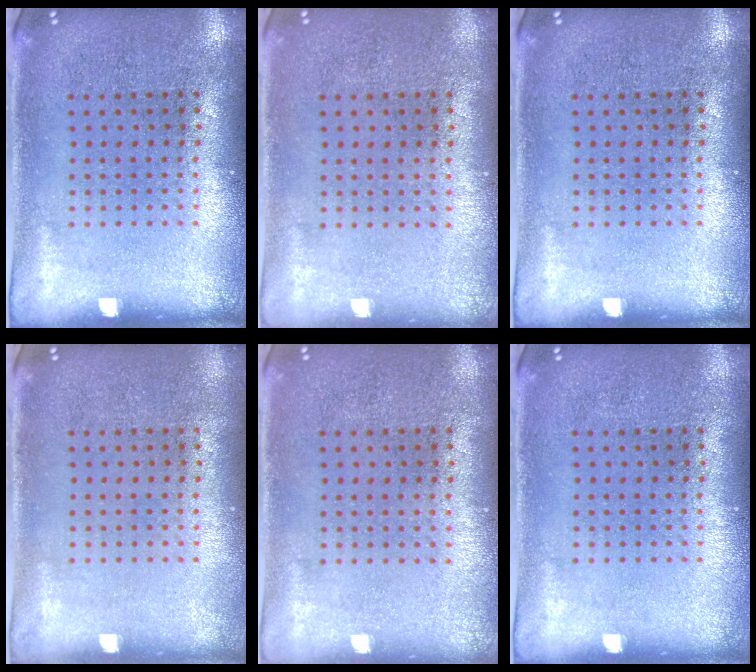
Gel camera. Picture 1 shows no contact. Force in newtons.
{"total": 0.0}
{"total": 0.0}
{"total": 0.0}
{"total": 0.0}
{"total": 0.0}